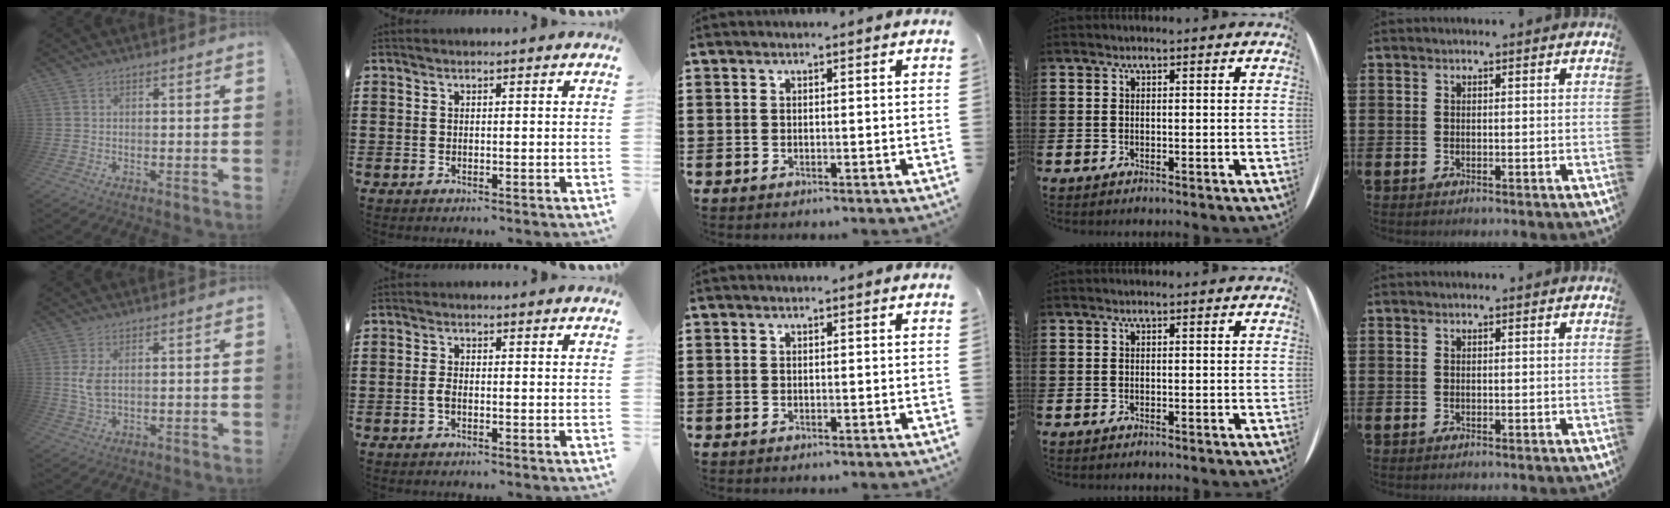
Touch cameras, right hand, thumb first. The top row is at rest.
{"thumb": {"total": 5.0, "force": [1.0, 2.4, 4.3], "torque": [-0.078, -0.002, 0.015]}, "index": {"total": 1.5, "force": [-0.5, 0.5, 1.3], "torque": [-0.033, -0.002, -0.012]}}